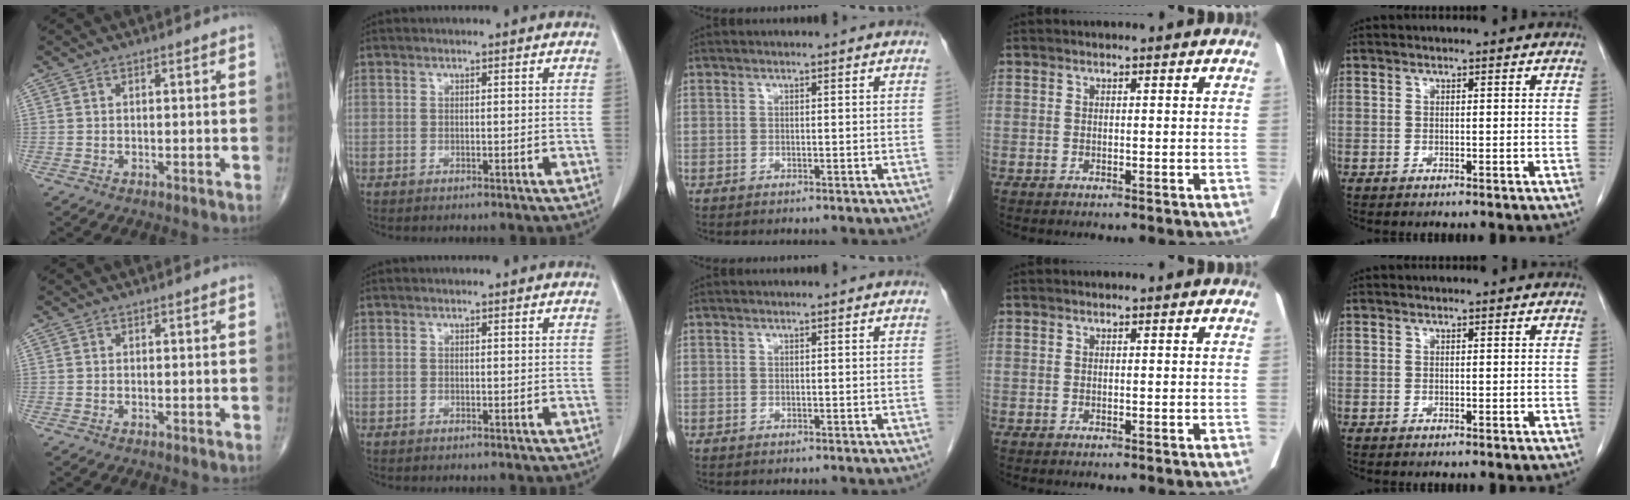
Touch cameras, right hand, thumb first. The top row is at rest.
{}